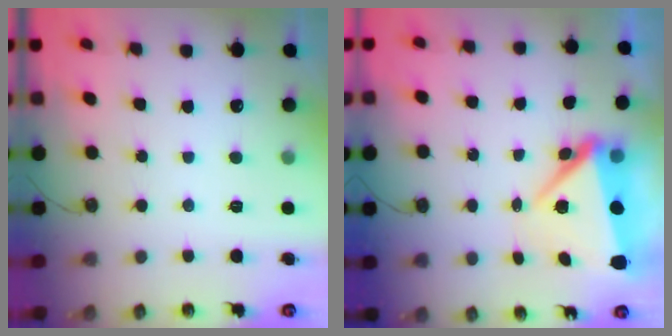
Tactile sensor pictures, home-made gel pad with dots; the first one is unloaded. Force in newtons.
{"total": 6.8, "press": 6.6, "slide": 1.6}